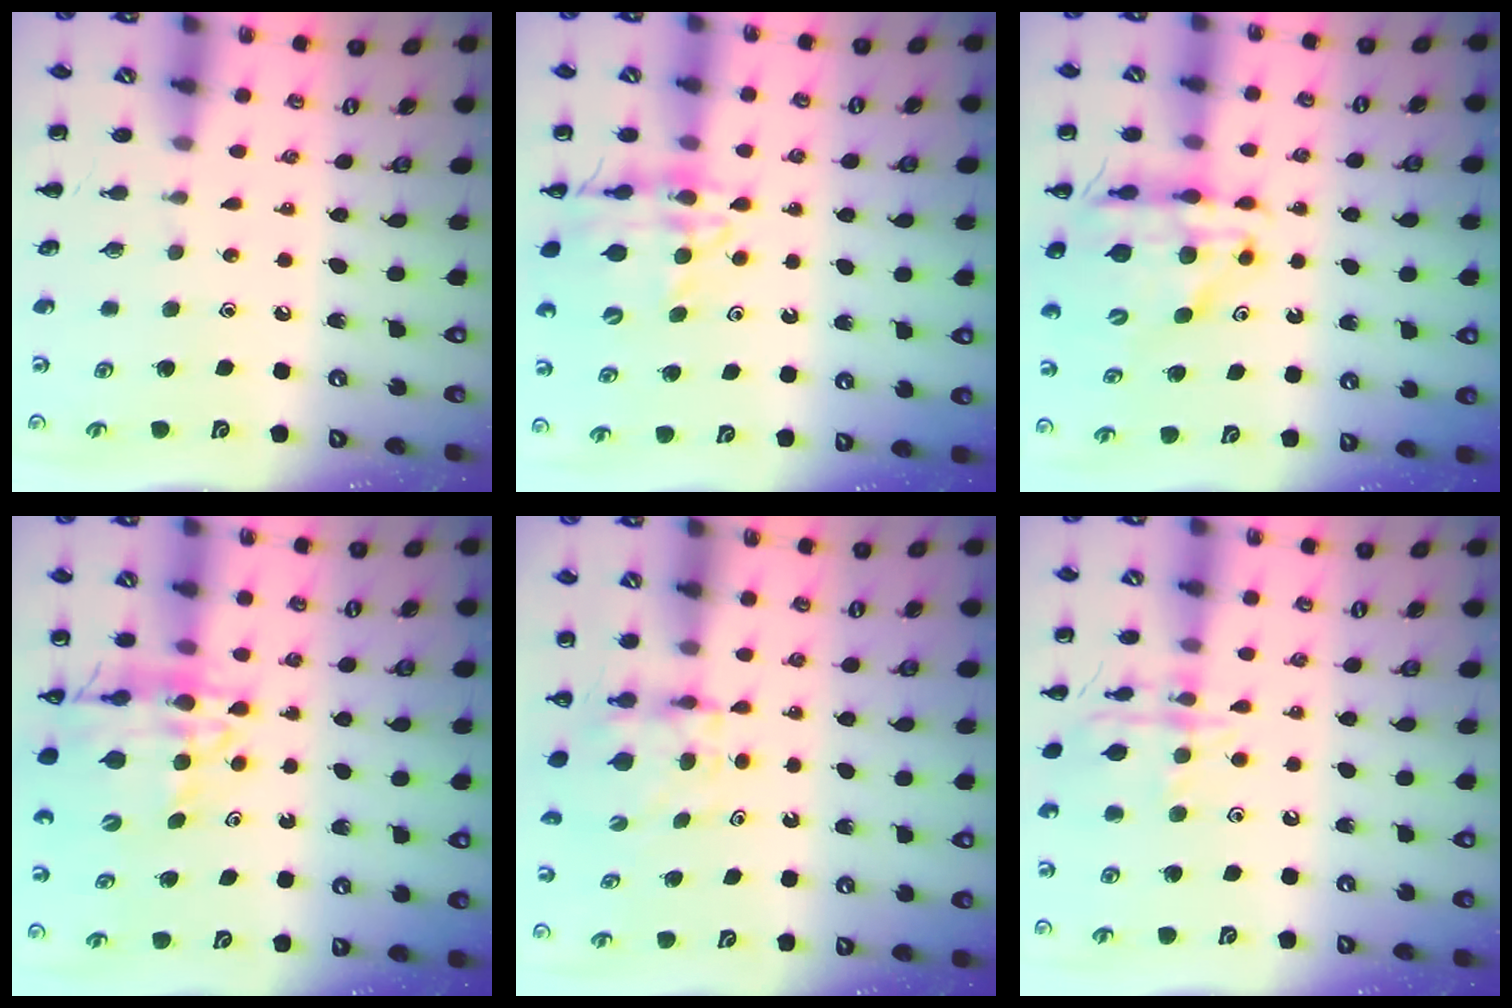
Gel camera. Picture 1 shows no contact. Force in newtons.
{"total": 13.5, "press": 13.1, "slide": 3.3}
{"total": 12.9, "press": 12.2, "slide": 3.9}
{"total": 15.4, "press": 14.8, "slide": 4.4}
{"total": 6.3, "press": 6.3, "slide": 0.7}
{"total": 12.5, "press": 12.5, "slide": 0.6}